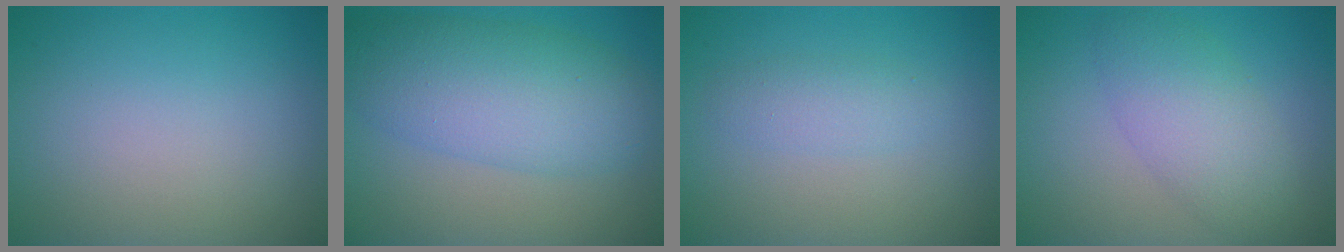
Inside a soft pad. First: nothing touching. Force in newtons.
{"total": 7.4, "press": 7.4, "slide": 0.2}
{"total": 1.9, "press": 1.9, "slide": 0.0}
{"total": 4.7, "press": 4.7, "slide": 0.1}